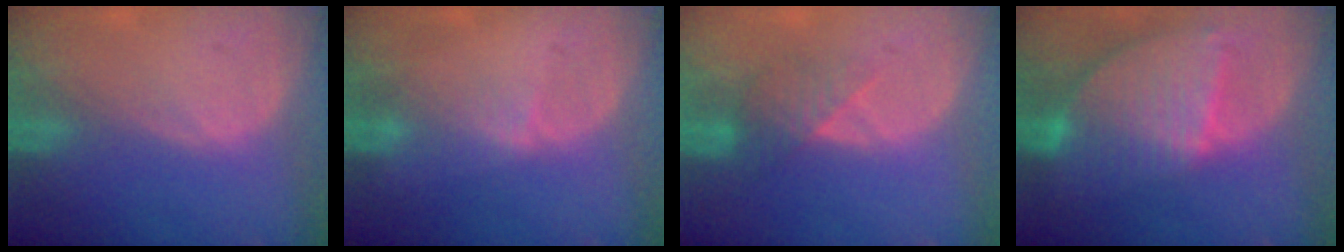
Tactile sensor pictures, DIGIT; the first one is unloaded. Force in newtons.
{"total": 1.6, "press": 1.6, "slide": 0.3}
{"total": 4.0, "press": 3.6, "slide": 1.7}
{"total": 9.4, "press": 8.1, "slide": 4.8}